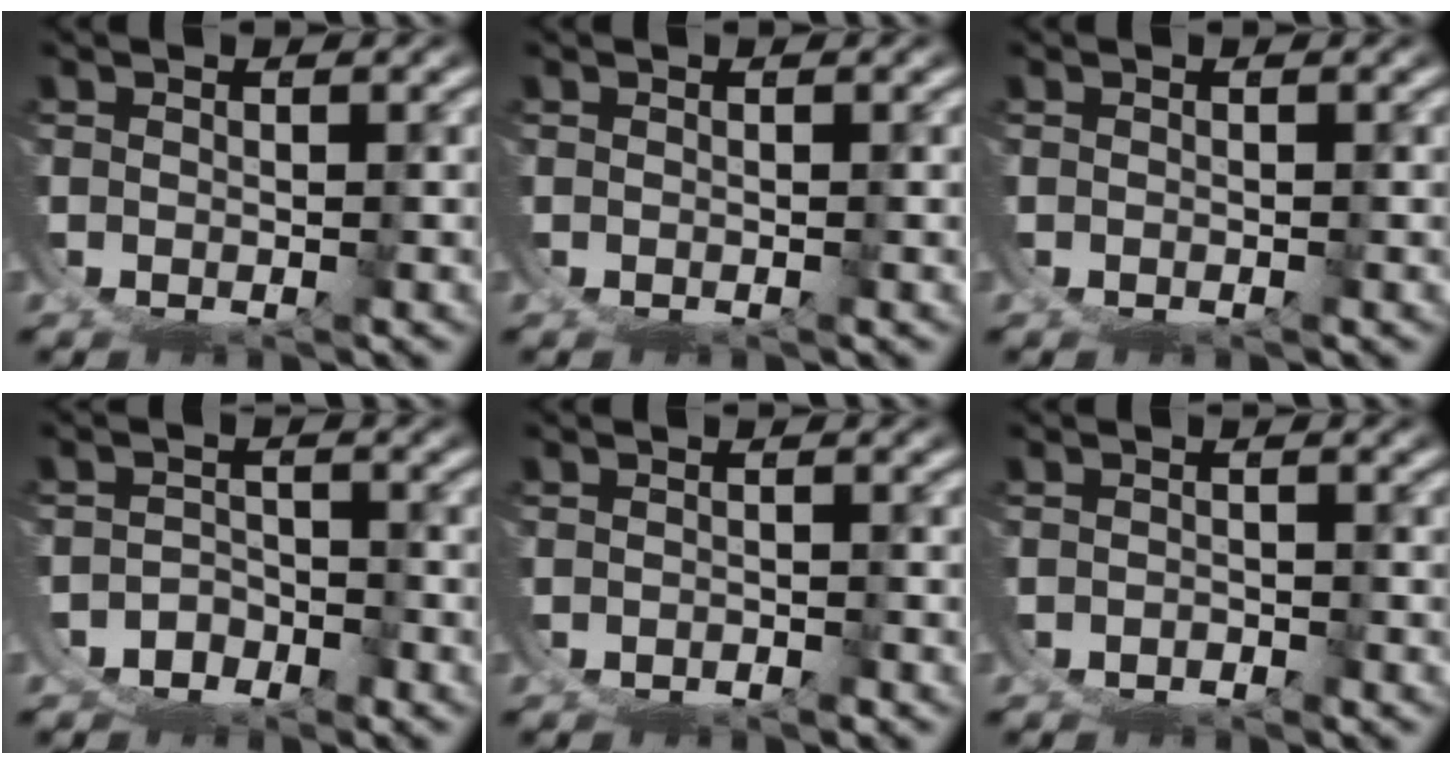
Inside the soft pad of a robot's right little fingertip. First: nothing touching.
{"total": 0.0}
{"total": 0.0}
{"total": 3.6, "force": [-1.5, 3.2, -0.8], "torque": [-0.008, -0.017, -0.030]}
{"total": 1.1, "force": [-0.9, 0.5, -0.3], "torque": [0.003, -0.002, -0.016]}
{"total": 1.4, "force": [-1.1, 0.8, -0.5], "torque": [-0.002, -0.008, -0.017]}